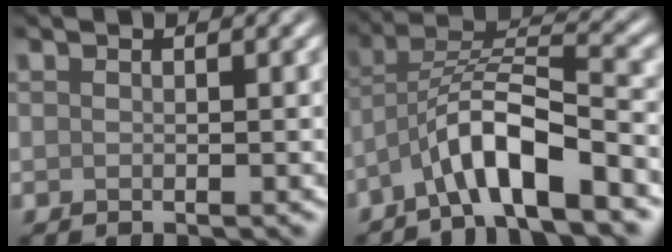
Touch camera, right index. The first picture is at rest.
{"total": 6.8, "force": [-4.0, 1.2, 5.3], "torque": [-0.096, 0.017, -0.075]}